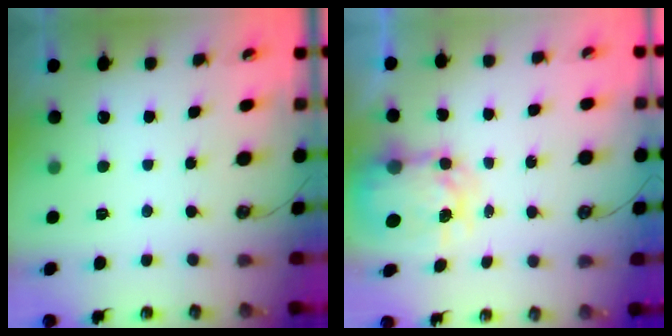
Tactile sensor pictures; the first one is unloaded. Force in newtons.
{"total": 6.6, "press": 6.6, "slide": 0.6}